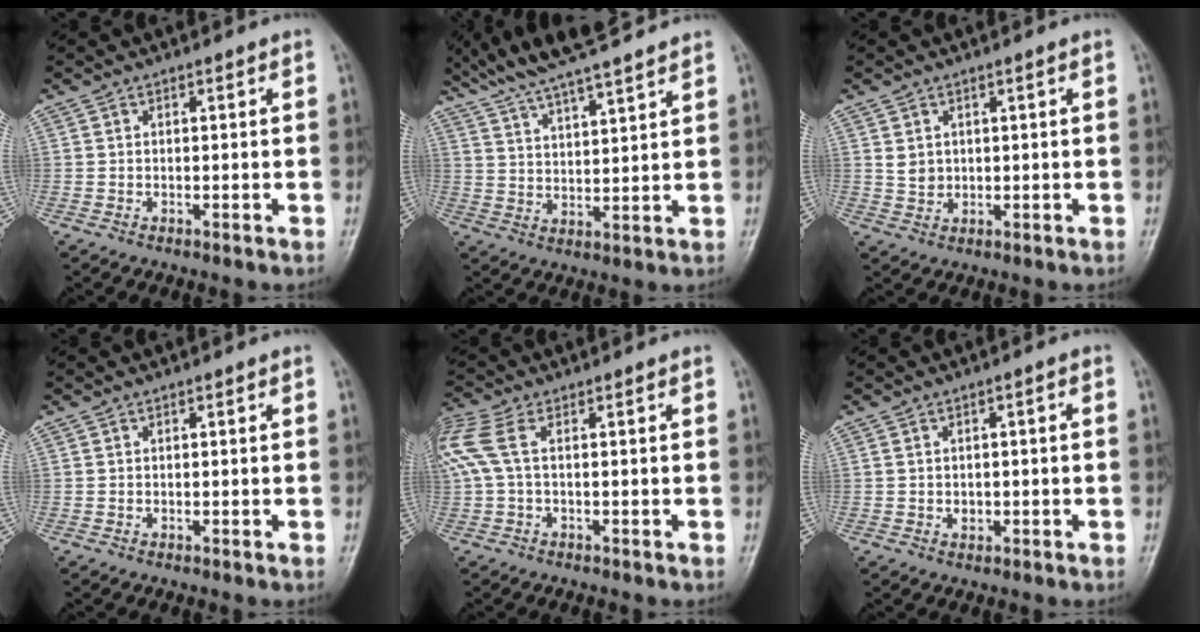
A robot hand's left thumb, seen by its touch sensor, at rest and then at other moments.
{"total": 14.0, "force": [11.7, 1.9, 7.4], "torque": [-0.115, -0.024, 0.205]}
{"total": 2.2, "force": [1.0, 1.7, 1.2], "torque": [-0.015, -0.005, 0.025]}
{"total": 0.0}
{"total": 5.9, "force": [0.8, 2.1, 5.5], "torque": [-0.165, 0.033, 0.016]}
{"total": 2.0, "force": [-0.4, 1.4, 1.3], "torque": [-0.016, 0.014, -0.006]}